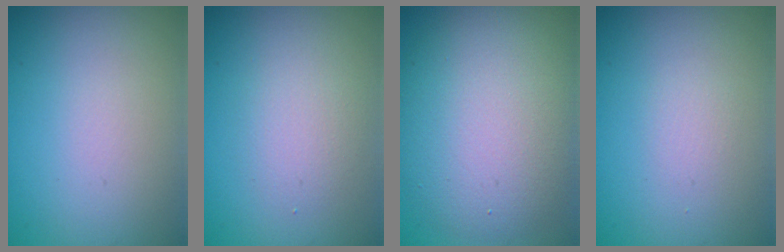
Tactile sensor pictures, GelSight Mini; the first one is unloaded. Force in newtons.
{"total": 1.9, "press": 1.9, "slide": 0.0}
{"total": 9.0, "press": 9.0, "slide": 1.0}
{"total": 0.7, "press": 0.7, "slide": 0.0}